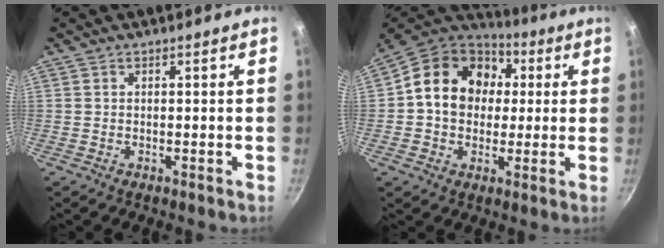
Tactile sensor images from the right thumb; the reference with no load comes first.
{"total": 17.4, "force": [2.5, 14.1, 9.9], "torque": [-0.138, 0.029, 0.026]}